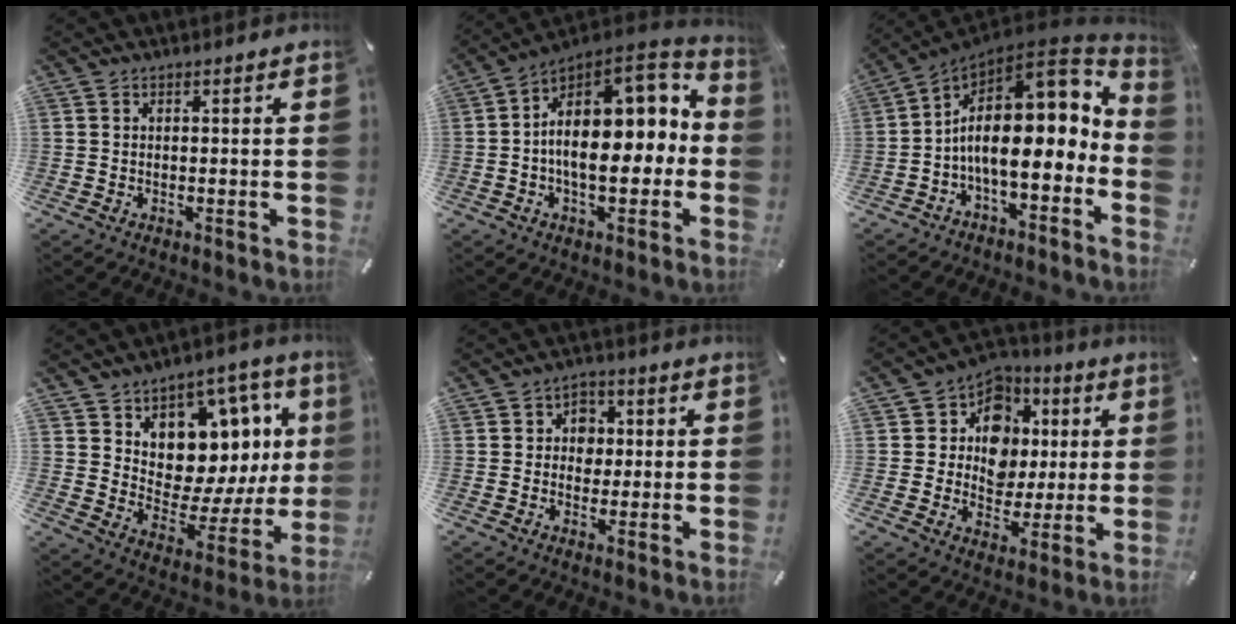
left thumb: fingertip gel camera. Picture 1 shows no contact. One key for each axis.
{"total": 17.0, "fx": 0.3, "fy": 11.0, "fz": 13.0, "tx": -0.167, "ty": -0.023, "tz": 0.006}
{"total": 16.5, "fx": 0.3, "fy": 9.0, "fz": 13.8, "tx": -0.215, "ty": -0.029, "tz": 0.002}
{"total": 11.2, "fx": 6.0, "fy": 7.9, "fz": 5.1, "tx": -0.064, "ty": -0.082, "tz": 0.103}
{"total": 5.3, "fx": 0.1, "fy": 4.9, "fz": 2.2, "tx": -0.021, "ty": 0.004, "tz": -0.005}
{"total": 11.7, "fx": 1.2, "fy": 10.8, "fz": 4.4, "tx": -0.066, "ty": -0.004, "tz": 0.029}